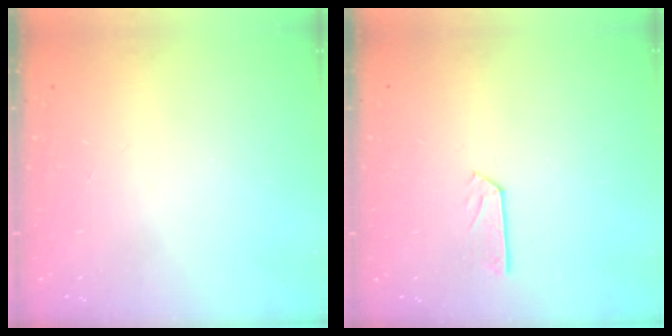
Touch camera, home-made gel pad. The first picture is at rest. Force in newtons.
{"total": 4.2, "press": 4.2, "slide": 0.4}